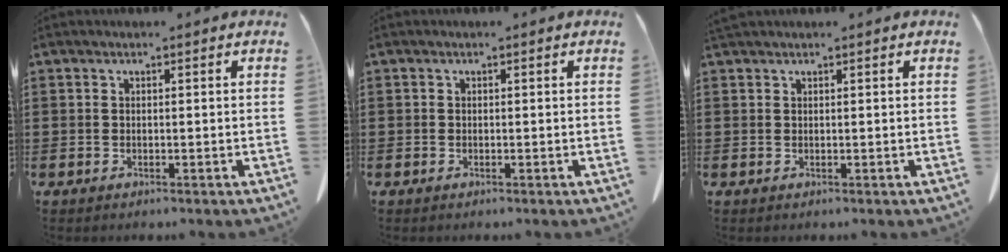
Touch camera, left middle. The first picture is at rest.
{"total": 0.0}
{"total": 0.6, "force": [0.6, 0.1, 0.1], "torque": [-0.005, 0.000, 0.012]}